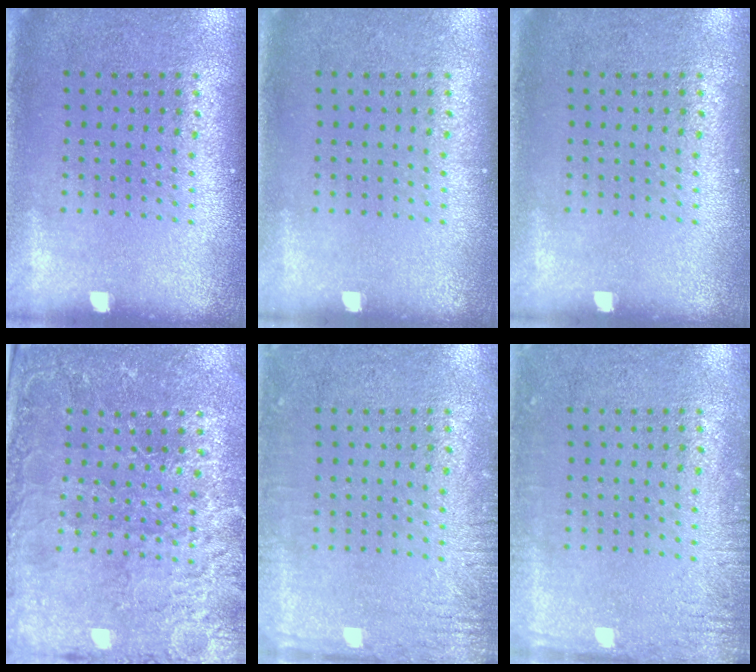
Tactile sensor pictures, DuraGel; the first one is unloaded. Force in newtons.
{"total": 0.0}
{"total": 0.0}
{"total": 3.7, "press": 3.6, "slide": 1.0}
{"total": 2.5, "press": 2.5, "slide": 0.3}
{"total": 2.0, "press": 1.9, "slide": 0.2}